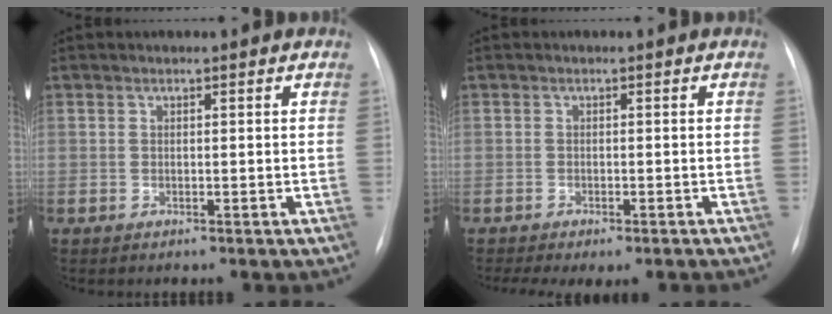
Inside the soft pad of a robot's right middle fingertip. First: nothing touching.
{"total": 7.6, "force": [-6.2, 2.2, 3.8], "torque": [-0.047, 0.004, -0.082]}